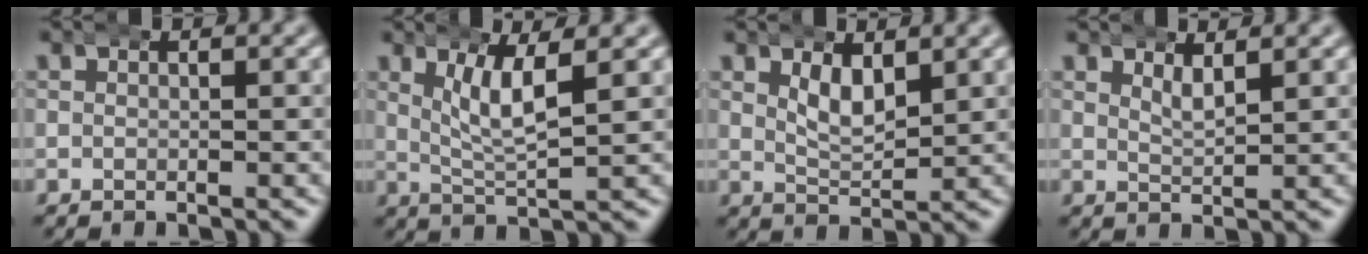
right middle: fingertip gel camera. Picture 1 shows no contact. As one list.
[{"total": 4.2, "force": [1.8, 0.8, 3.7], "torque": [-0.067, -0.006, 0.038]}, {"total": 3.1, "force": [1.6, 1.4, 2.2], "torque": [-0.043, -0.015, 0.034]}, {"total": 2.0, "force": [1.6, 0.2, 1.2], "torque": [-0.025, -0.008, 0.034]}]